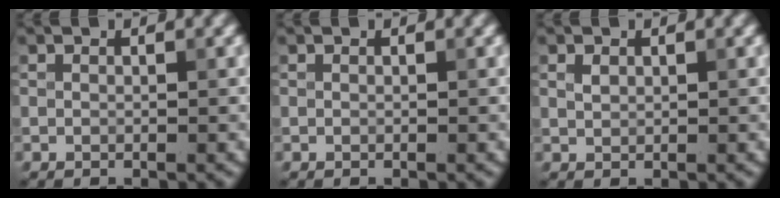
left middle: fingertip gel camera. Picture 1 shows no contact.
{"total": 0.0}
{"total": 0.8, "force": [0.4, 0.6, 0.4], "torque": [-0.012, 0.000, 0.010]}